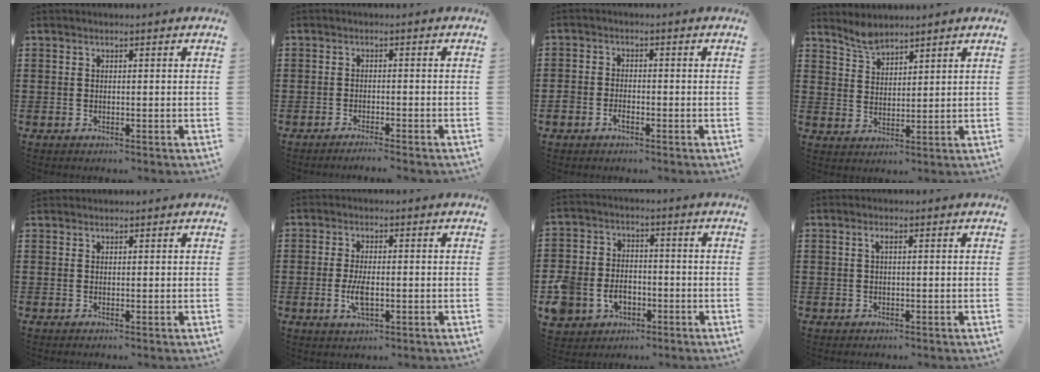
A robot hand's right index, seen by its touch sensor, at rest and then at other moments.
{"total": 1.6, "force": [-1.5, -0.3, 0.5], "torque": [-0.009, 0.001, -0.029]}
{"total": 2.0, "force": [-1.3, 1.1, 1.0], "torque": [-0.028, -0.003, -0.027]}
{"total": 3.5, "force": [3.3, 0.7, 0.8], "torque": [-0.025, -0.006, 0.064]}
{"total": 0.7, "force": [0.7, 0.2, -0.1], "torque": [0.002, 0.002, 0.013]}
{"total": 4.2, "force": [-0.7, 1.5, 3.9], "torque": [-0.082, -0.005, -0.015]}
{"total": 7.0, "force": [-2.6, 5.7, 3.0], "torque": [-0.103, 0.010, -0.052]}
{"total": 1.0, "force": [0.2, 0.1, 1.0], "torque": [-0.018, 0.001, 0.003]}